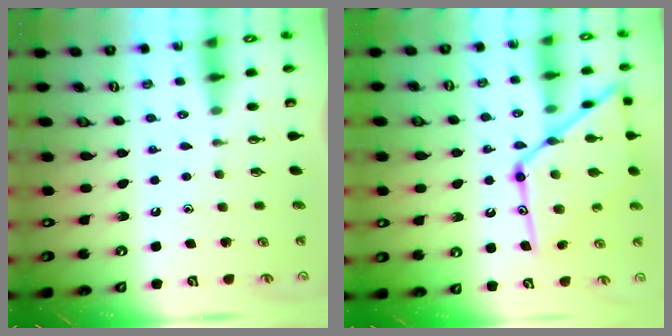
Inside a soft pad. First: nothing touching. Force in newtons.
{"total": 21.4, "press": 21.3, "slide": 1.6}